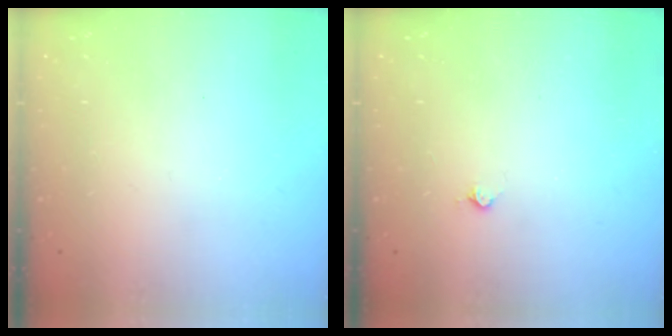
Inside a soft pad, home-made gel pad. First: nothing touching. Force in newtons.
{"total": 2.7, "press": 2.7, "slide": 0.5}